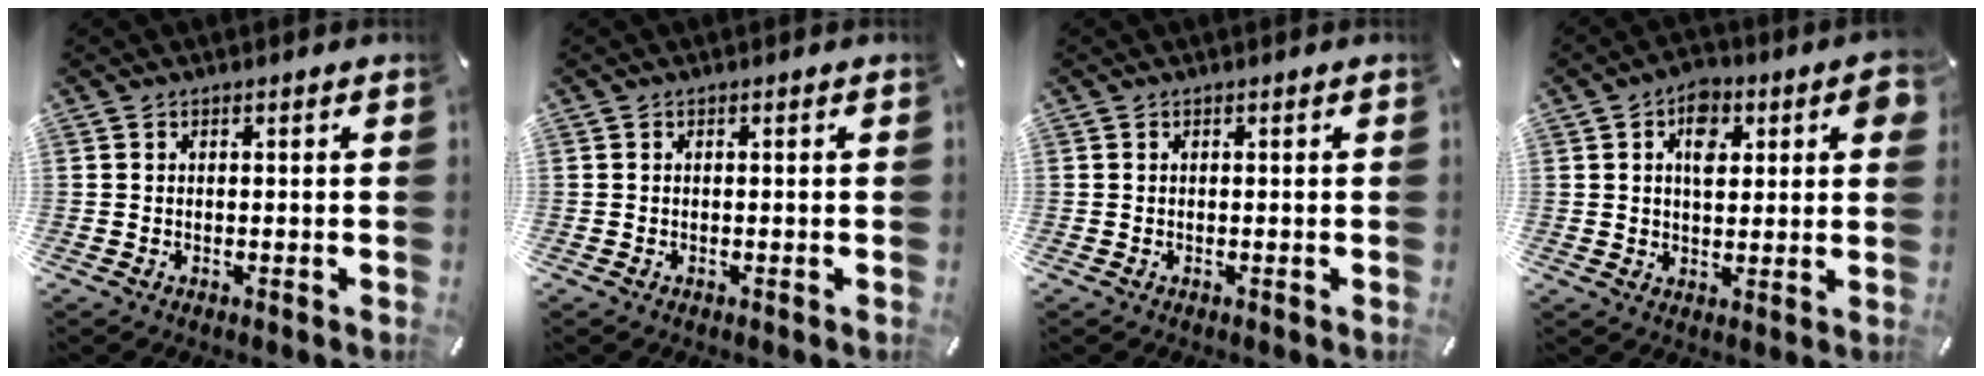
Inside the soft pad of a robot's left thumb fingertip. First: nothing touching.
{"total": 0.0}
{"total": 0.0}
{"total": 7.7, "force": [2.7, 4.8, 5.5], "torque": [-0.068, -0.002, 0.040]}